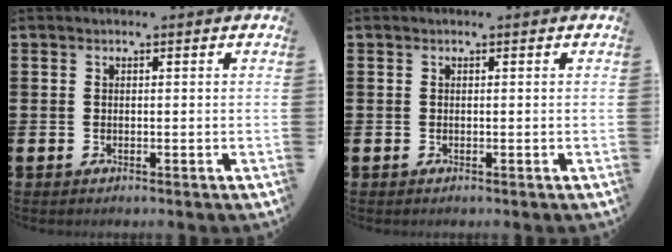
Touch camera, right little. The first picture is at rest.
{"total": 0.0}